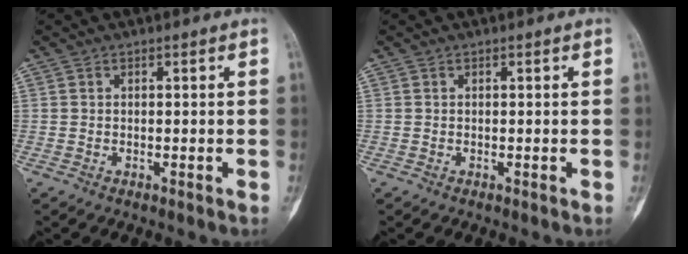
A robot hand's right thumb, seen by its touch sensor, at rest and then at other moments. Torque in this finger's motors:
{"motor_torque": [0.00, 0.00, 0.04, -0.04, 0.00]}